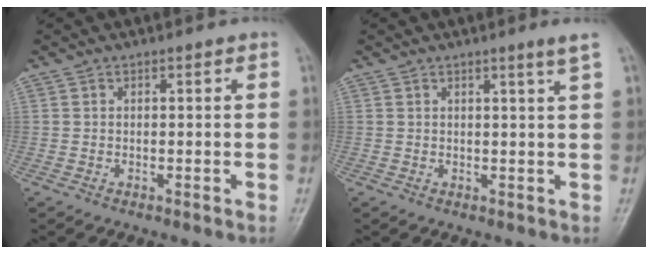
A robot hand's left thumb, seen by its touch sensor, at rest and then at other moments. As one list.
[{"total": 2.4, "force": [1.4, -0.7, 1.8], "torque": [-0.029, -0.015, 0.024]}]